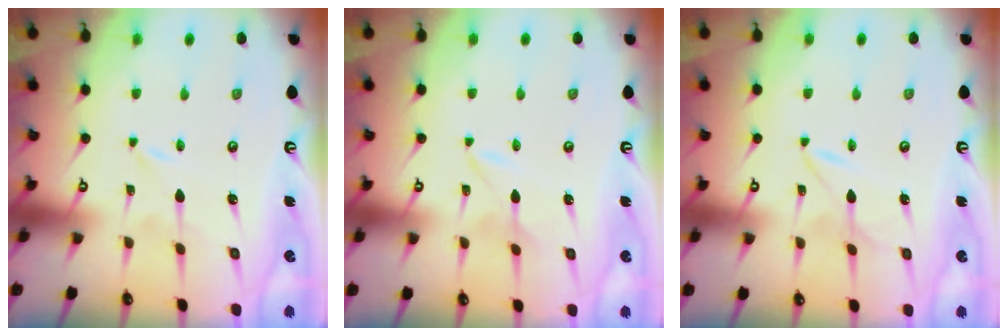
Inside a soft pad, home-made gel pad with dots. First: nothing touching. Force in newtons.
{"total": 2.3, "press": 2.3, "slide": 0.3}
{"total": 1.9, "press": 1.9, "slide": 0.3}